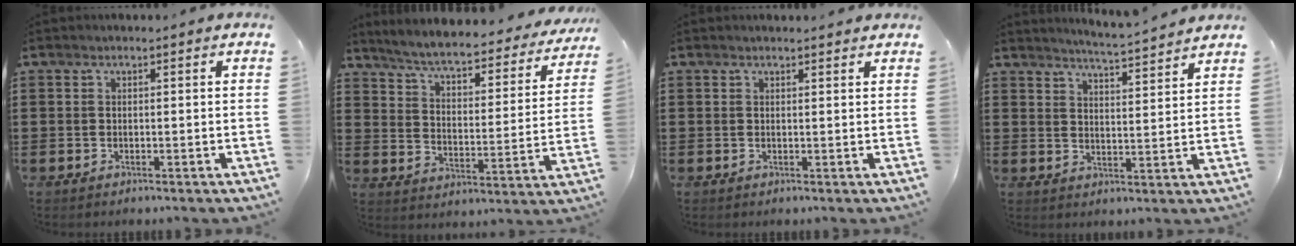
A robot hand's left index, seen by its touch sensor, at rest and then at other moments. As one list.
[{"total": 5.2, "force": [4.7, 0.0, 2.2], "torque": [-0.065, -0.036, 0.072]}, {"total": 0.8, "force": [0.8, 0.0, 0.2], "torque": [-0.005, -0.001, 0.016]}, {"total": 4.2, "force": [4.0, -0.9, 0.6], "torque": [-0.028, -0.031, 0.067]}]